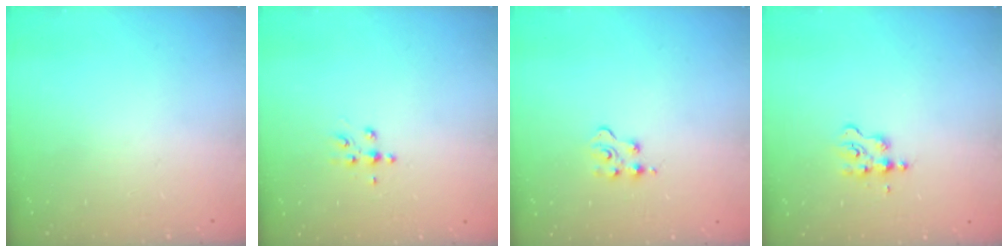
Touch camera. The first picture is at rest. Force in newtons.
{"total": 5.3, "press": 4.8, "slide": 2.2}
{"total": 3.0, "press": 3.0, "slide": 0.3}
{"total": 2.7, "press": 2.6, "slide": 0.4}